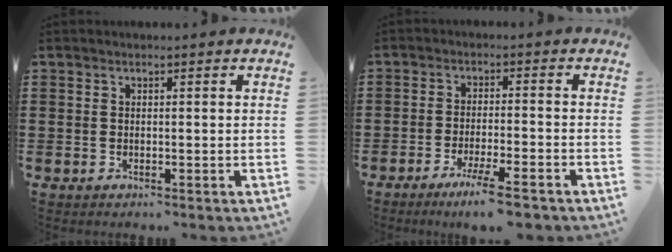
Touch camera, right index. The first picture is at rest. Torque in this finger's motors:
{"motor_torque": [1.67, -0.47, 0.38, 0.14]}